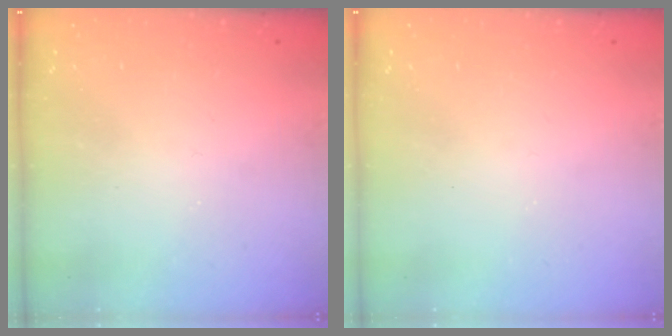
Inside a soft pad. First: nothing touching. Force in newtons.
{"total": 0.0}